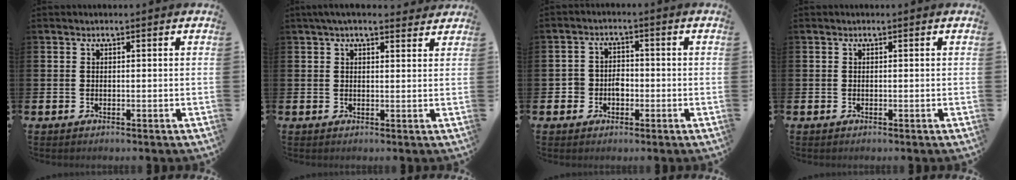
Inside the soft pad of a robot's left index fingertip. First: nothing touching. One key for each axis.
{"total": 3.0, "fx": 2.6, "fy": 0.8, "fz": 1.3, "tx": -0.030, "ty": -0.004, "tz": 0.047}
{"total": 2.9, "fx": -1.2, "fy": 2.5, "fz": 0.7, "tx": -0.015, "ty": 0.005, "tz": -0.031}
{"total": 0.0}